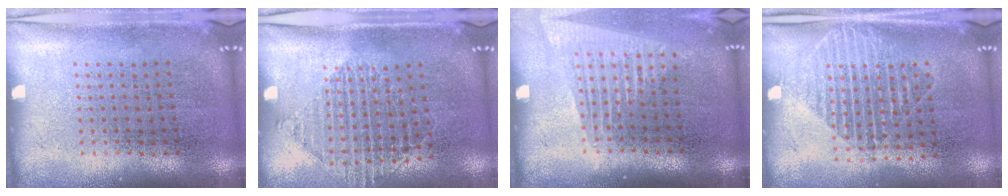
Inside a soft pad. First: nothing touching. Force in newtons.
{"total": 1.4, "press": 1.2, "slide": 0.7}
{"total": 1.6, "press": 1.4, "slide": 0.7}
{"total": 1.5, "press": 1.3, "slide": 0.8}